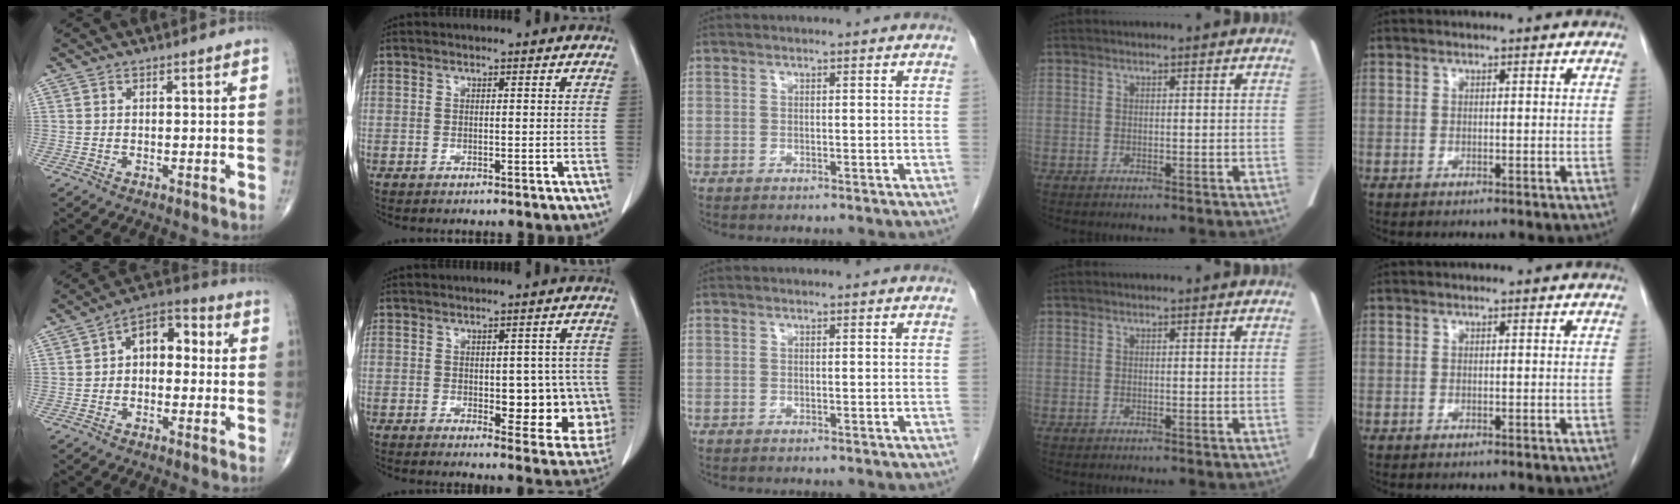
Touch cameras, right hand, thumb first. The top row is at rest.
{"thumb": {"total": 8.5, "force": [0.6, 5.4, 6.5], "torque": [-0.068, 0.031, -0.006]}, "index": {"total": 10.2, "force": [-1.3, 5.0, 8.8], "torque": [-0.085, 0.009, -0.002]}}